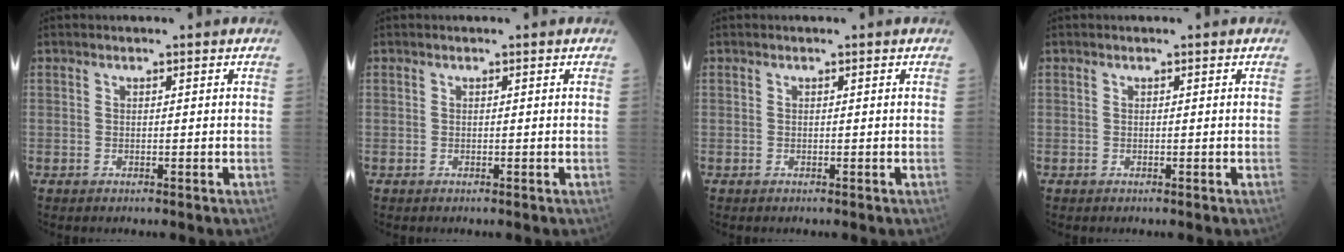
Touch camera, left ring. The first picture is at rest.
{"total": 0.0}
{"total": 0.0}
{"total": 0.0}